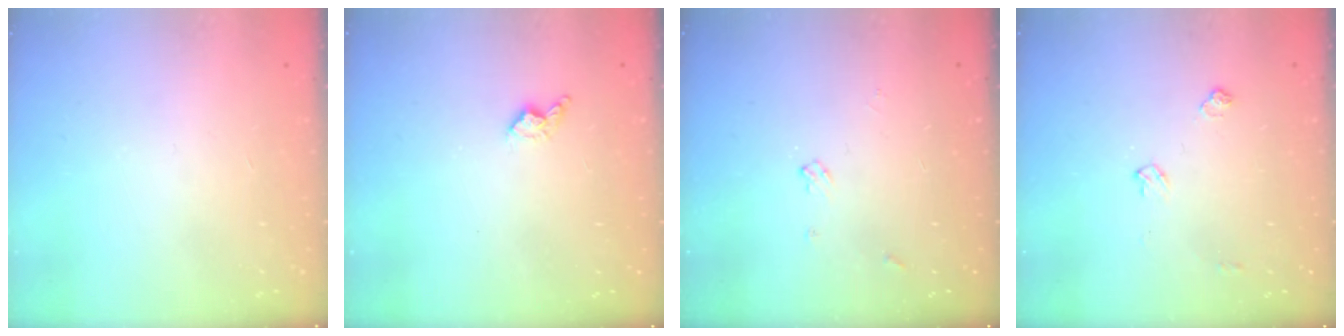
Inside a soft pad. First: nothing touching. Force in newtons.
{"total": 4.0, "press": 3.9, "slide": 0.8}
{"total": 3.9, "press": 3.8, "slide": 0.7}
{"total": 5.2, "press": 5.1, "slide": 0.8}